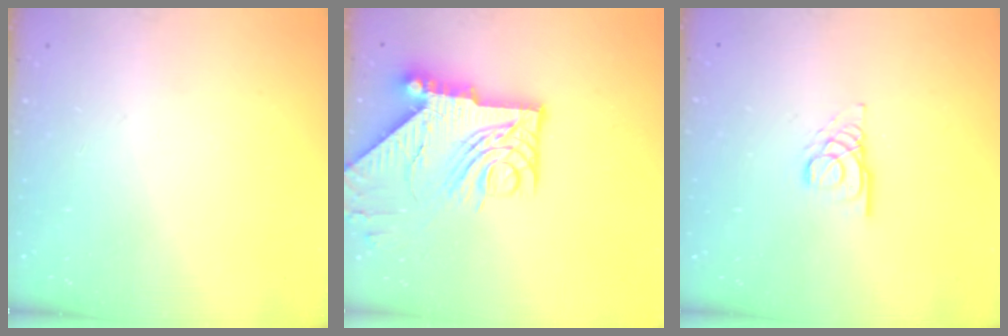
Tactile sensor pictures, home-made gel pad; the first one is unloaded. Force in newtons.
{"total": 17.7, "press": 17.6, "slide": 1.7}
{"total": 4.1, "press": 4.1, "slide": 0.4}